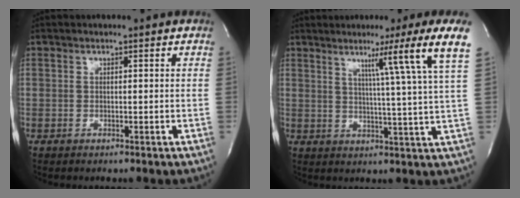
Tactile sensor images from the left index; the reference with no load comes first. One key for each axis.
{"total": 12.3, "fx": 6.9, "fy": -3.2, "fz": 9.6, "tx": -0.134, "ty": -0.014, "tz": 0.077}